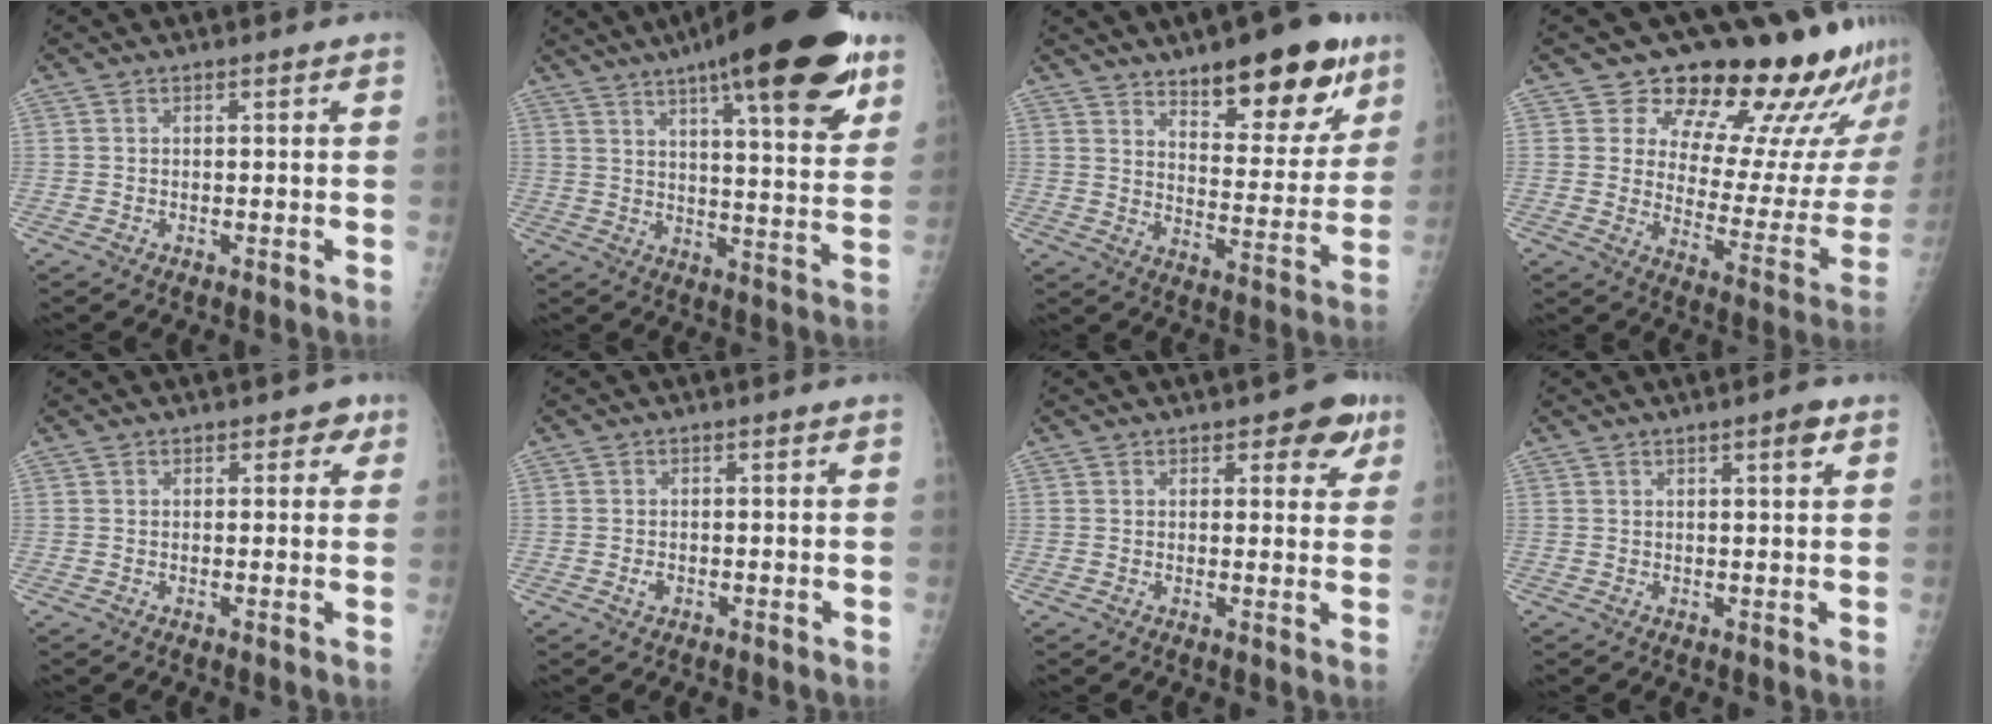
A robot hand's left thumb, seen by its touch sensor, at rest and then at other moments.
{"total": 25.8, "force": [15.8, 6.2, 19.4], "torque": [-0.262, -0.035, 0.223]}
{"total": 18.8, "force": [11.8, 7.4, 12.6], "torque": [-0.125, -0.067, 0.176]}
{"total": 22.3, "force": [19.5, 7.1, 8.2], "torque": [-0.054, -0.154, 0.246]}
{"total": 2.6, "force": [1.5, 1.8, 1.1], "torque": [0.013, -0.003, 0.012]}
{"total": 1.1, "force": [-0.3, 0.7, 0.7], "torque": [-0.013, 0.001, -0.005]}
{"total": 5.7, "force": [3.3, 3.0, 3.6], "torque": [-0.008, -0.012, 0.036]}
{"total": 2.7, "force": [1.5, 0.5, 2.2], "torque": [-0.027, -0.007, 0.020]}